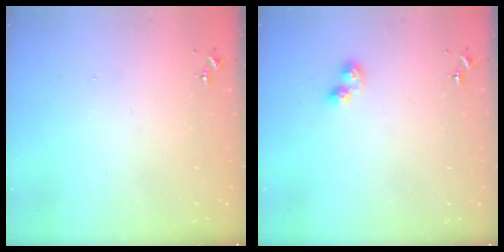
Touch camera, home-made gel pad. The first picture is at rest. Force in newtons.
{"total": 4.3, "press": 4.3, "slide": 0.4}